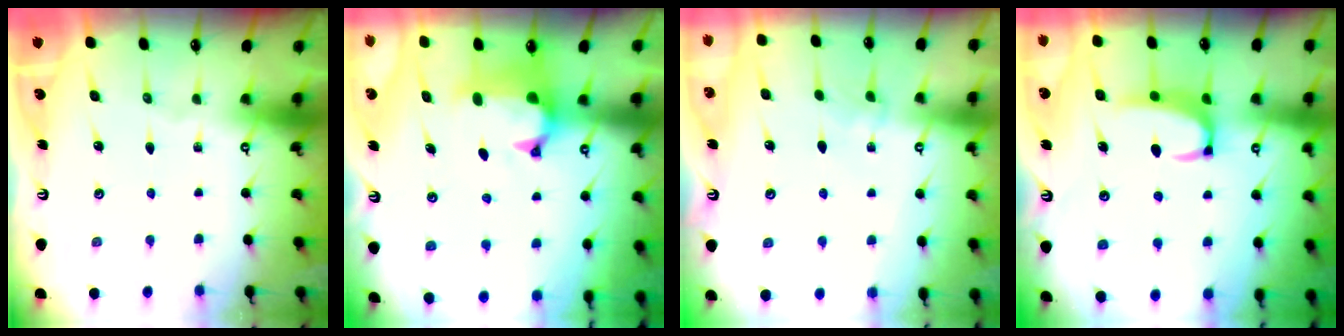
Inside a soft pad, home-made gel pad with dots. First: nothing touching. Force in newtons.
{"total": 1.2, "press": 0.2, "slide": 1.2}
{"total": 2.8, "press": 2.8, "slide": 0.3}
{"total": 3.4, "press": 3.3, "slide": 0.8}